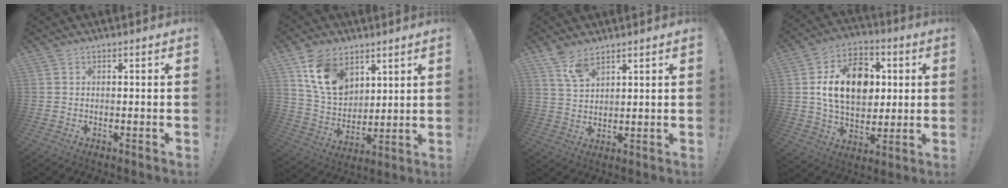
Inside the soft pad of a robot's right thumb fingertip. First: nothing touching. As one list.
[{"total": 15.6, "force": [8.2, 10.5, 8.1], "torque": [-0.151, -0.027, 0.164]}, {"total": 6.7, "force": [5.1, 2.8, 3.4], "torque": [-0.060, -0.025, 0.095]}, {"total": 18.3, "force": [3.4, 13.2, 12.2], "torque": [-0.187, 0.000, 0.065]}]